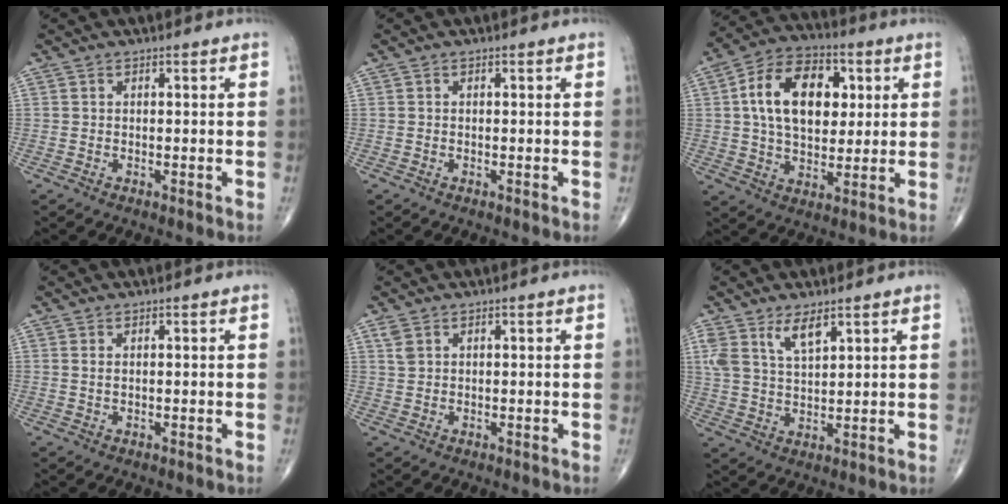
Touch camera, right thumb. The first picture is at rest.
{"total": 0.0}
{"total": 17.3, "force": [3.8, 11.1, 12.8], "torque": [-0.188, 0.007, 0.063]}
{"total": 1.0, "force": [0.5, 0.5, 0.7], "torque": [-0.015, 0.002, 0.013]}
{"total": 2.2, "force": [1.2, 1.4, 1.2], "torque": [-0.024, 0.004, 0.032]}
{"total": 6.4, "force": [4.0, 2.6, 4.3], "torque": [-0.078, -0.019, 0.084]}